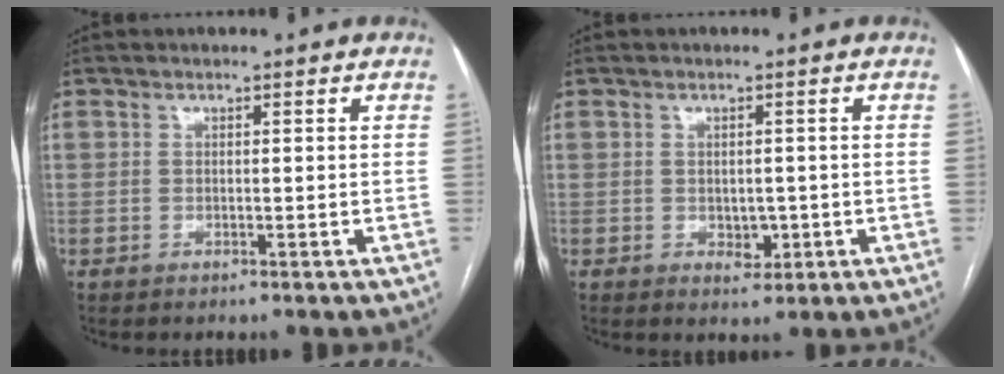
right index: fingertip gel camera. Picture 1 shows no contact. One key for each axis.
{"total": 2.5, "fx": -0.5, "fy": 1.7, "fz": 1.7, "tx": -0.020, "ty": 0.000, "tz": -0.001}